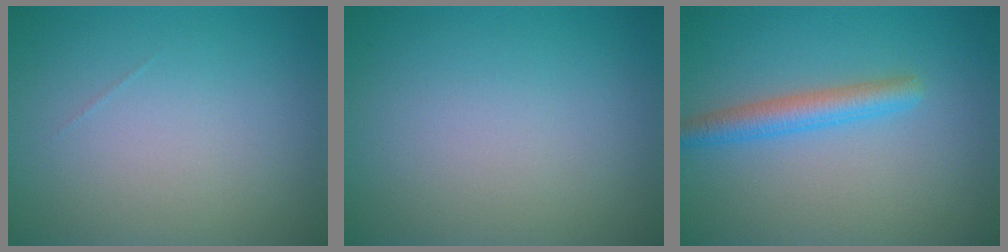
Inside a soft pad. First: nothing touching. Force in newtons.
{"total": 0.0}
{"total": 2.8, "press": 2.8, "slide": 0.0}